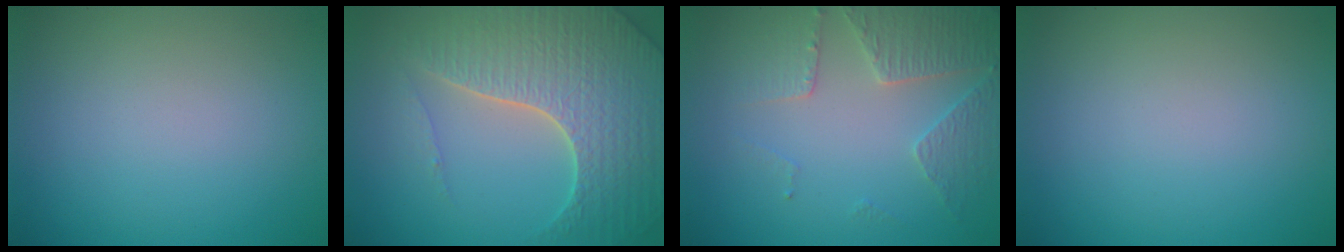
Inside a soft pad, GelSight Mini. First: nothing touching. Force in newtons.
{"total": 6.9, "press": 6.7, "slide": 1.5}
{"total": 3.7, "press": 3.5, "slide": 1.2}
{"total": 0.0}